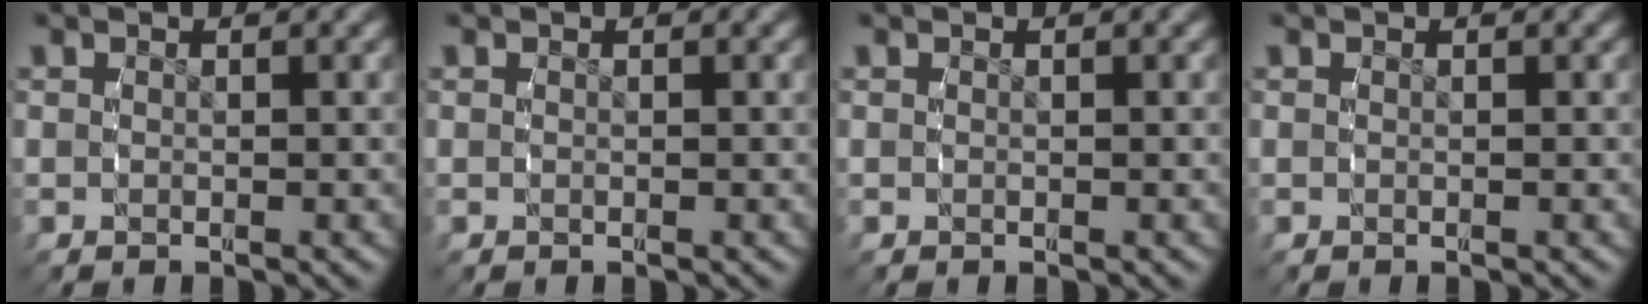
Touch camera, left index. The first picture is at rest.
{"total": 0.0}
{"total": 0.0}
{"total": 0.0}